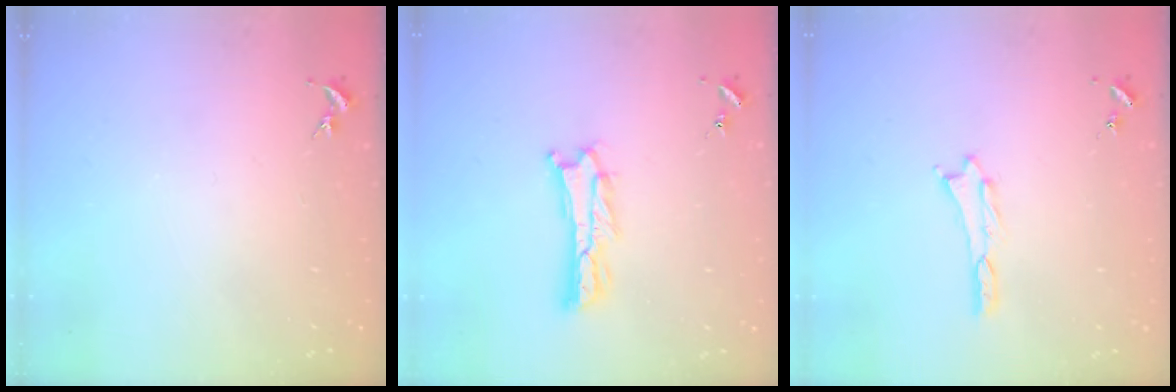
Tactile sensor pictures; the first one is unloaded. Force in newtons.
{"total": 3.0, "press": 2.9, "slide": 0.4}
{"total": 0.0}